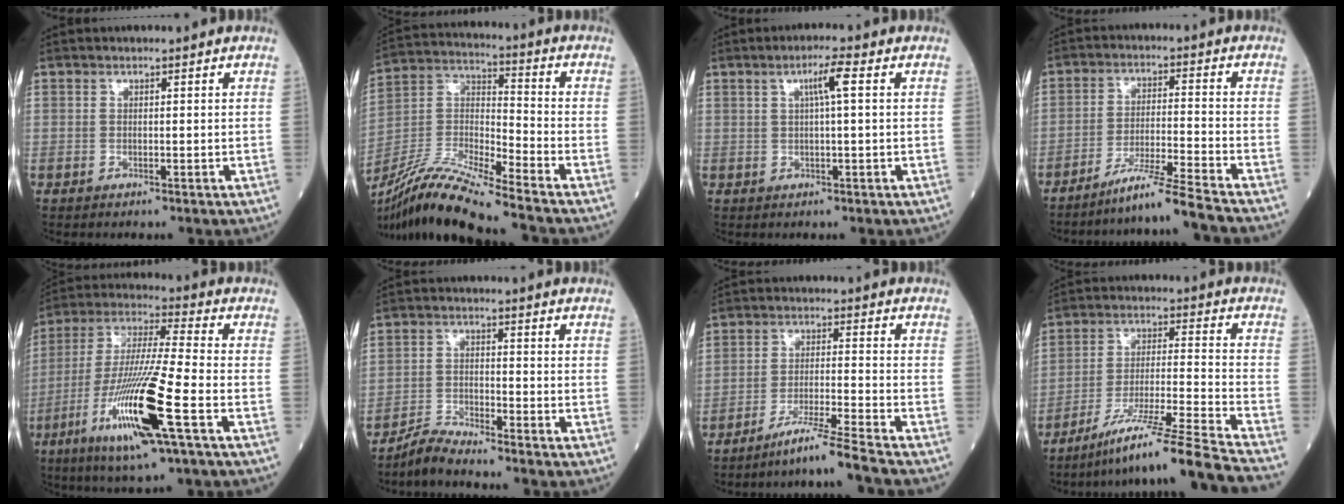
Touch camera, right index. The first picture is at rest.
{"total": 16.2, "force": [-13.9, -0.5, 8.2], "torque": [-0.171, -0.010, -0.264]}
{"total": 3.6, "force": [1.0, -0.2, 3.4], "torque": [-0.061, 0.006, 0.016]}
{"total": 9.2, "force": [-8.0, -2.7, 3.5], "torque": [-0.051, -0.020, -0.140]}
{"total": 17.7, "force": [-7.1, 0.4, 16.2], "torque": [-0.339, -0.026, -0.134]}
{"total": 4.0, "force": [-4.0, -0.5, 0.4], "torque": [-0.010, -0.018, -0.078]}
{"total": 8.4, "force": [-7.2, -2.7, 3.4], "torque": [-0.050, -0.025, -0.125]}
{"total": 18.2, "force": [-15.3, -2.9, 9.3], "torque": [-0.144, -0.003, -0.254]}